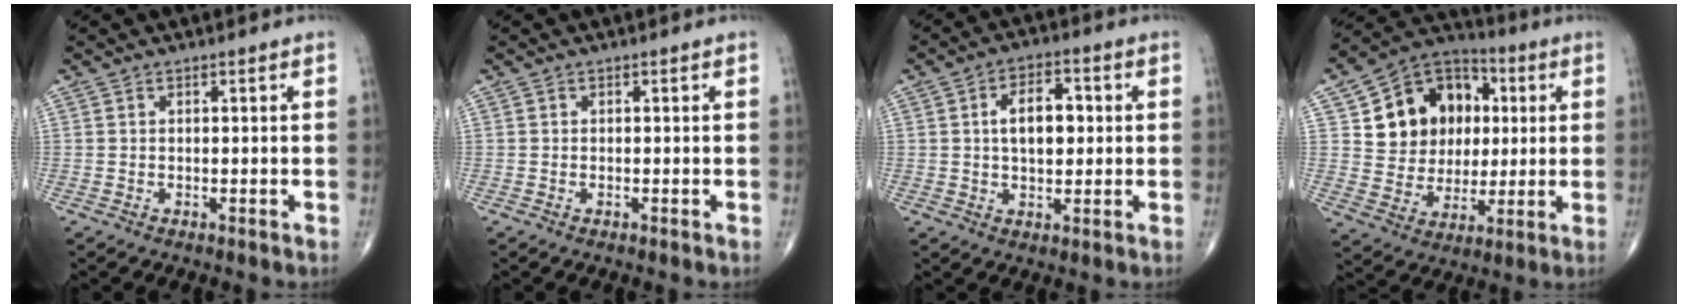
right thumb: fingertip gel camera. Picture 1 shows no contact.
{"total": 0.0}
{"total": 8.3, "force": [1.0, 4.8, 6.7], "torque": [-0.088, 0.011, 0.013]}
{"total": 17.6, "force": [4.1, 14.3, 9.3], "torque": [-0.100, 0.008, 0.074]}